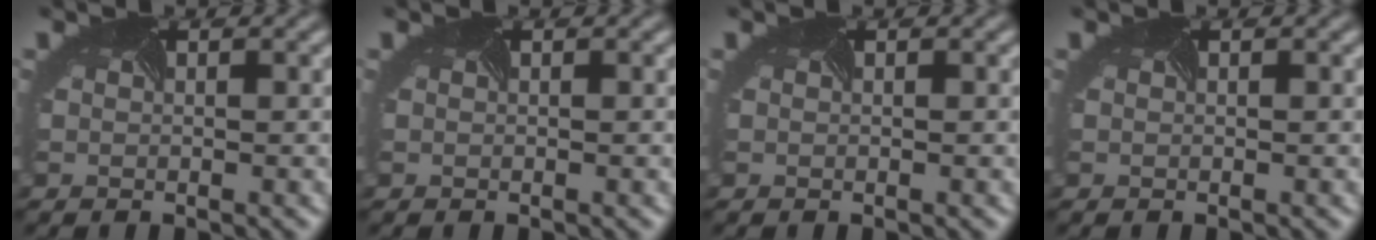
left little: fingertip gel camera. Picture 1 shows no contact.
{"total": 0.0}
{"total": 0.0}
{"total": 0.0}